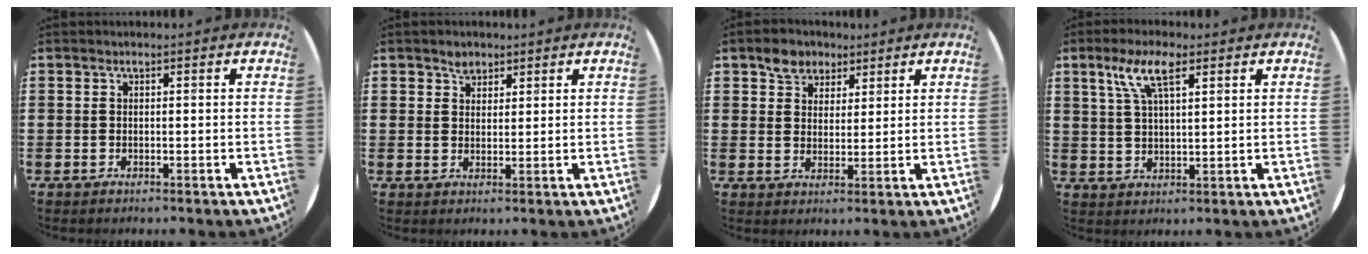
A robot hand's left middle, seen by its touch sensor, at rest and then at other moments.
{"total": 2.2, "force": [1.9, 1.2, 0.2], "torque": [0.004, 0.000, 0.034]}
{"total": 4.2, "force": [3.0, 2.8, 0.3], "torque": [-0.010, 0.009, 0.056]}
{"total": 6.1, "force": [3.6, 2.0, 4.6], "torque": [-0.093, 0.007, 0.060]}